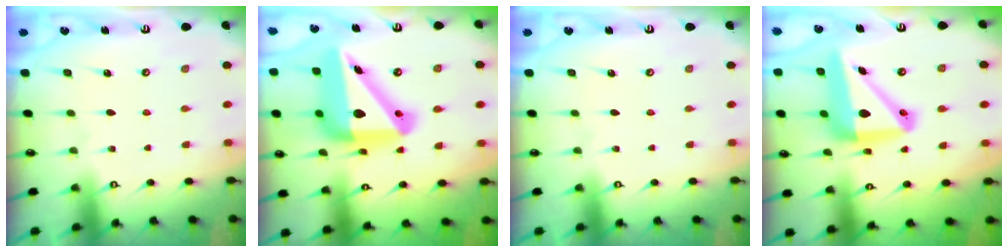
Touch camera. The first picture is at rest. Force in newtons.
{"total": 22.2, "press": 22.0, "slide": 3.0}
{"total": 0.0}
{"total": 15.6, "press": 15.5, "slide": 1.9}